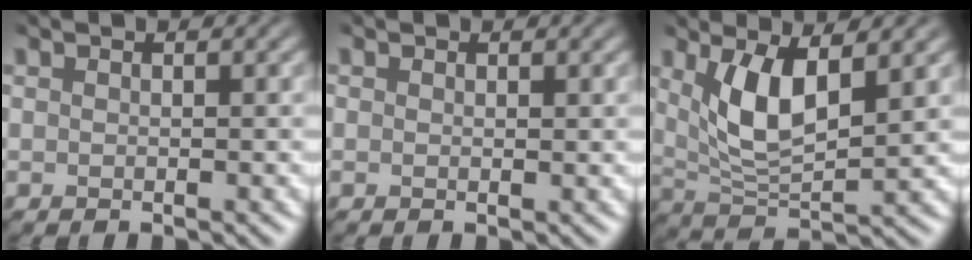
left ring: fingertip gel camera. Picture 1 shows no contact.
{"total": 0.0}
{"total": 5.1, "force": [1.1, 1.9, 4.6], "torque": [-0.092, -0.014, 0.022]}